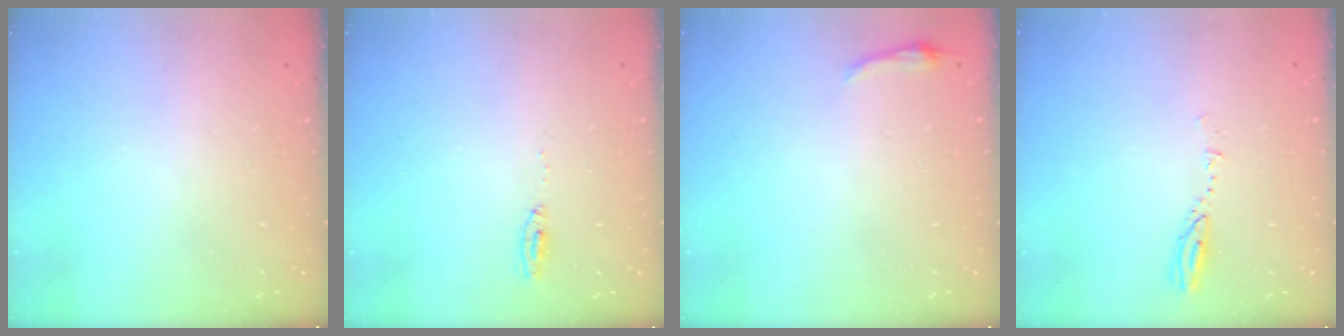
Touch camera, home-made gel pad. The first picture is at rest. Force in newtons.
{"total": 8.0, "press": 4.1, "slide": 6.9}
{"total": 4.7, "press": 4.6, "slide": 0.9}
{"total": 3.2, "press": 3.2, "slide": 0.3}